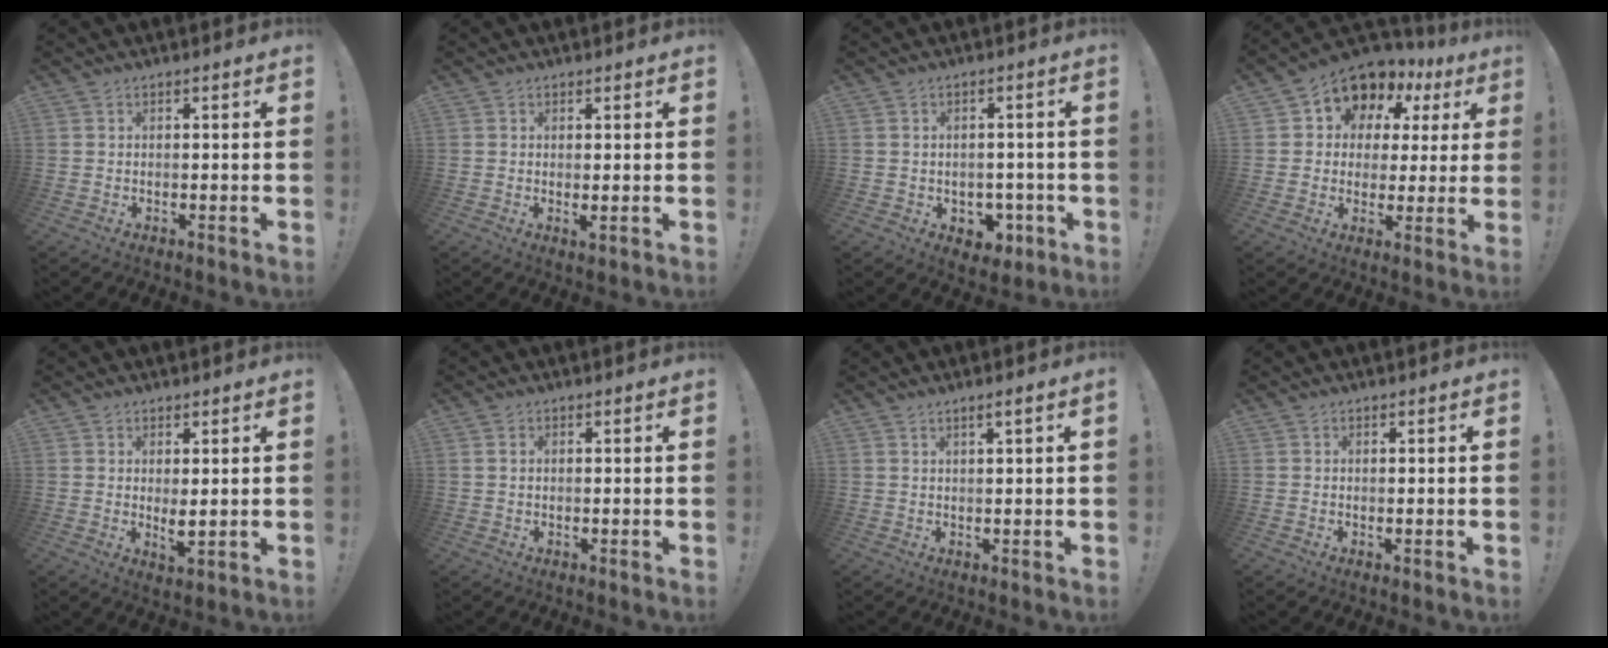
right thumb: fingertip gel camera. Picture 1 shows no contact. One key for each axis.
{"total": 1.2, "fx": 0.4, "fy": 0.5, "fz": 1.1, "tx": -0.008, "ty": -0.007, "tz": 0.008}
{"total": 5.5, "fx": -0.9, "fy": 4.9, "fz": 2.3, "tx": -0.025, "ty": 0.011, "tz": -0.007}
{"total": 9.6, "fx": 5.5, "fy": 6.9, "fz": 3.7, "tx": -0.062, "ty": -0.043, "tz": 0.099}
{"total": 3.6, "fx": 1.1, "fy": 1.3, "fz": 3.2, "tx": -0.039, "ty": -0.015, "tz": 0.020}
{"total": 1.1, "fx": 0.5, "fy": 0.8, "fz": 0.6, "tx": -0.012, "ty": 0.002, "tz": 0.008}
{"total": 2.0, "fx": 1.1, "fy": -0.2, "fz": 1.7, "tx": -0.038, "ty": 0.001, "tz": 0.020}
{"total": 0.0}